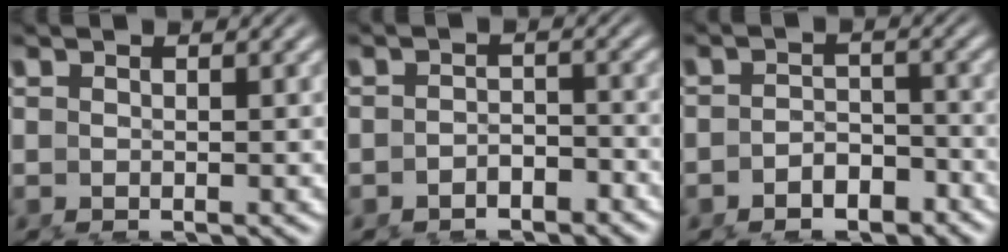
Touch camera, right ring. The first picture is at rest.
{"total": 1.8, "force": [-1.7, 0.5, 0.0], "torque": [0.013, 0.004, -0.036]}
{"total": 3.1, "force": [-2.6, 1.6, 0.6], "torque": [0.008, 0.005, -0.050]}